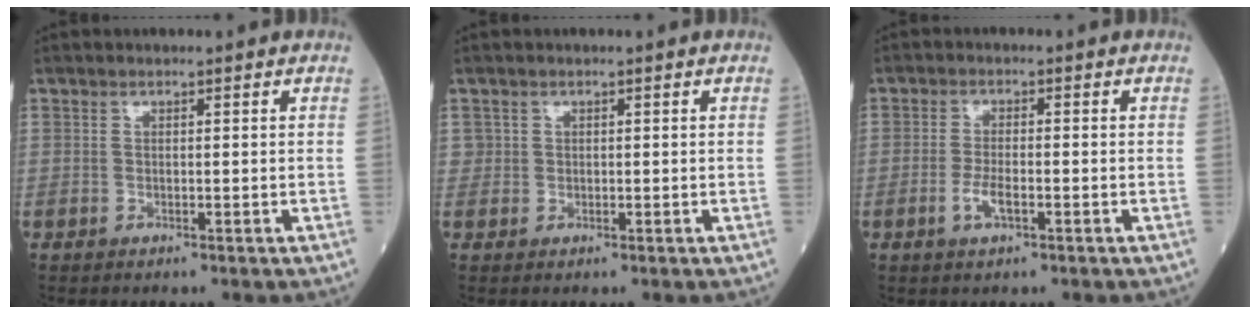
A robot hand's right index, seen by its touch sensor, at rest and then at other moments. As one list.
[{"total": 1.1, "force": [0.4, 1.1, 0.0], "torque": [0.014, 0.002, 0.002]}, {"total": 3.2, "force": [-1.2, 0.9, 2.8], "torque": [-0.059, 0.000, -0.021]}]